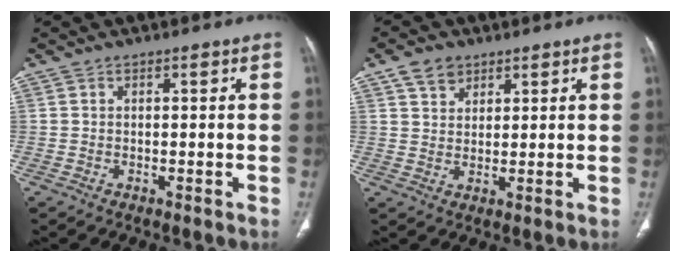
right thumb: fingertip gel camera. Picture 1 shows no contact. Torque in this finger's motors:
{"motor_torque": [0.00, 0.00, 0.20, -0.22, 0.03]}